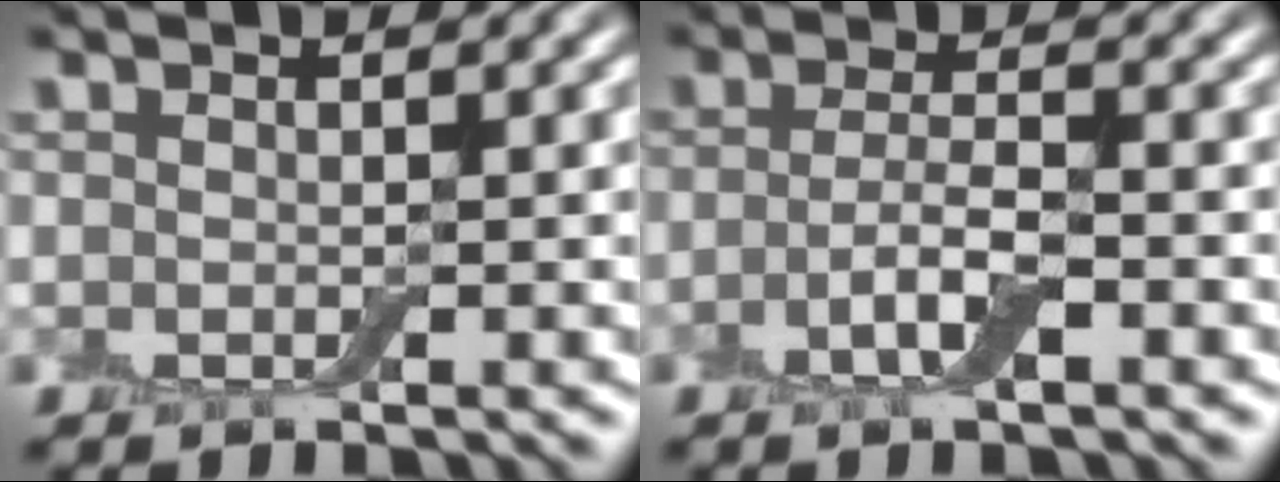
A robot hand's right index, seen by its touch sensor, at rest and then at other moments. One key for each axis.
{"total": 3.0, "fx": -1.1, "fy": 0.8, "fz": 2.7, "tx": -0.055, "ty": 0.003, "tz": -0.027}